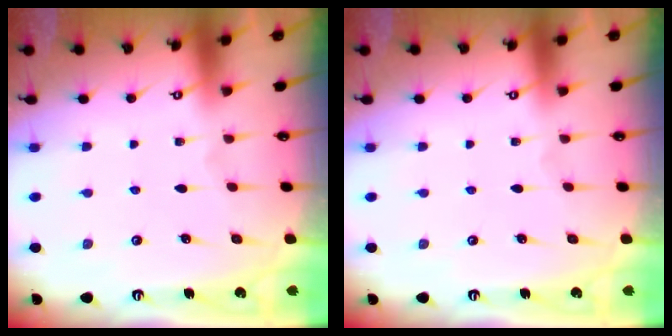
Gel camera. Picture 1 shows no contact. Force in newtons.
{"total": 0.0}